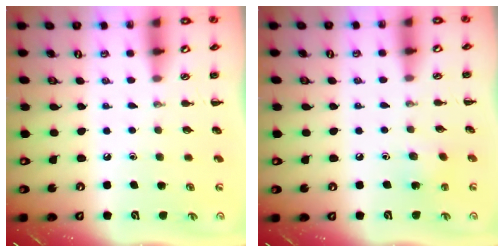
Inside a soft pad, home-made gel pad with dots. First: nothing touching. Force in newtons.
{"total": 4.9, "press": 4.7, "slide": 1.5}